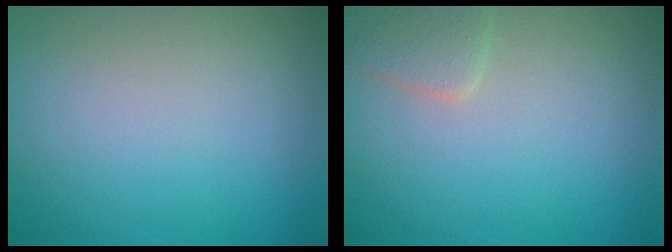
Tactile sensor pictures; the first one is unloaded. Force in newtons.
{"total": 1.9, "press": 1.9, "slide": 0.1}